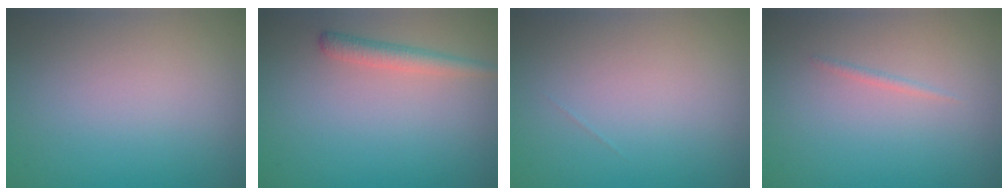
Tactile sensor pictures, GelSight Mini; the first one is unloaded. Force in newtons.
{"total": 1.9, "press": 1.9, "slide": 0.1}
{"total": 0.0}
{"total": 0.5, "press": 0.5, "slide": 0.0}